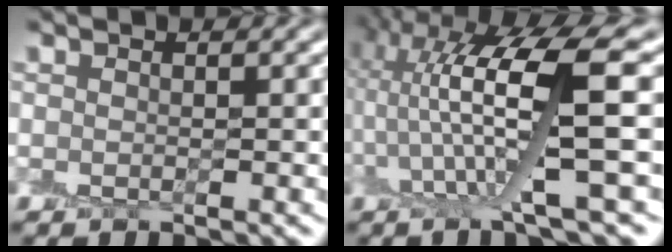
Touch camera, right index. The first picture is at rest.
{"total": 12.0, "force": [2.6, 2.4, 11.5], "torque": [-0.203, 0.014, 0.056]}